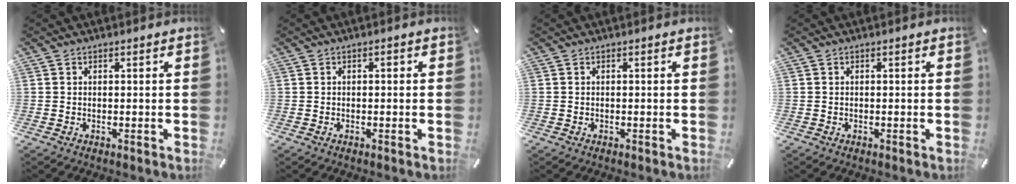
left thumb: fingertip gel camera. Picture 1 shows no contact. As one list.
[{"total": 0.8, "force": [-0.3, 0.5, 0.5], "torque": [-0.010, 0.004, -0.007]}, {"total": 0.0}, {"total": 0.0}]